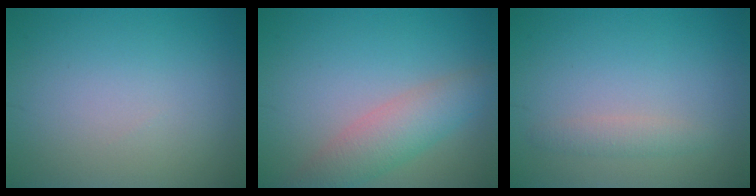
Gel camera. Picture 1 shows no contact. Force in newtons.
{"total": 4.1, "press": 4.1, "slide": 0.0}
{"total": 1.4, "press": 1.4, "slide": 0.0}